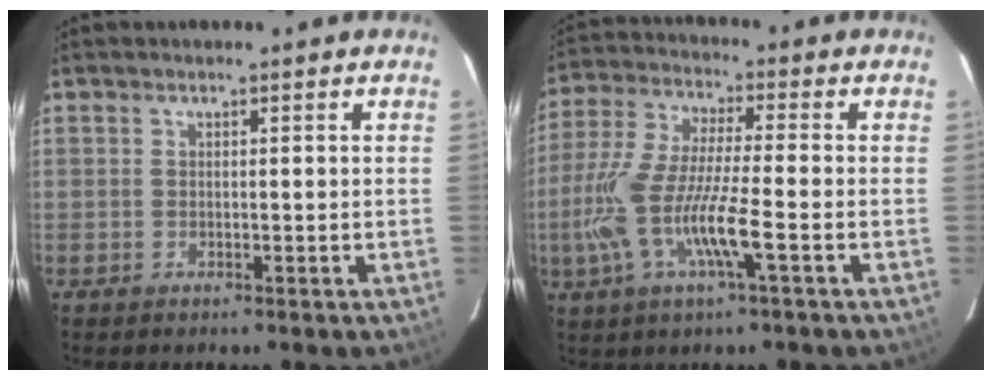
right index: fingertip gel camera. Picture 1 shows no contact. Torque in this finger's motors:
{"motor_torque": [1.18, -0.67, 0.97, 0.21]}